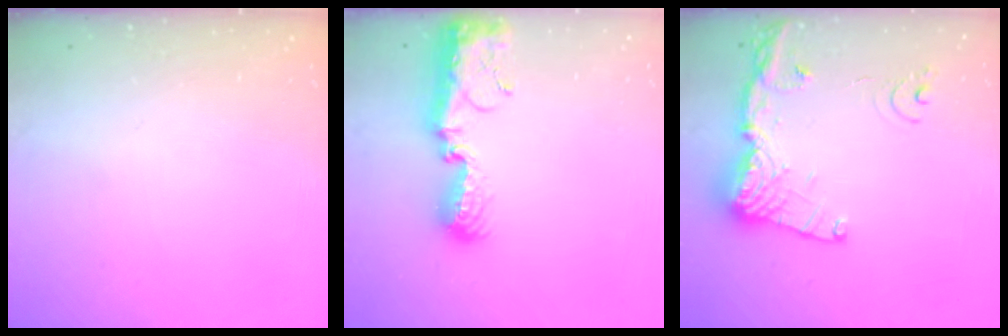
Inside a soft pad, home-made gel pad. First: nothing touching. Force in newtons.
{"total": 12.1, "press": 12.0, "slide": 0.9}
{"total": 16.7, "press": 16.6, "slide": 1.9}